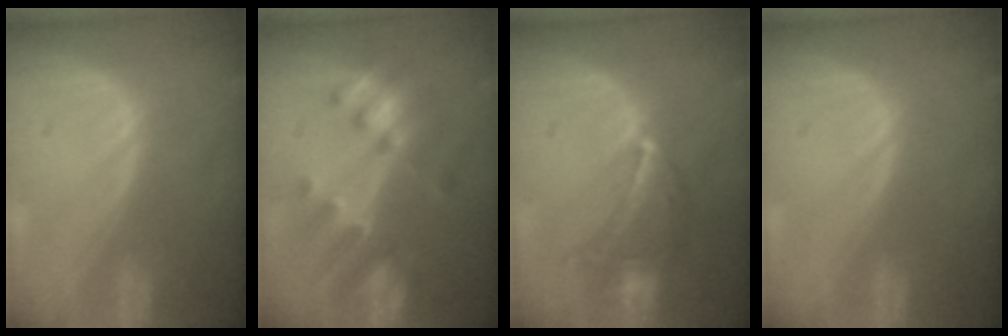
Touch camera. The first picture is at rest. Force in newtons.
{"total": 7.7, "press": 6.9, "slide": 3.4}
{"total": 7.0, "press": 6.4, "slide": 2.9}
{"total": 0.0}